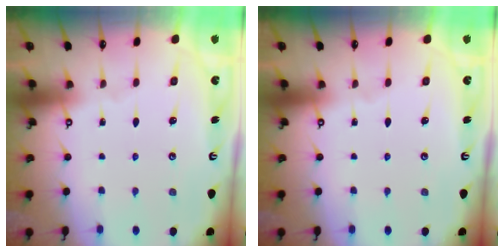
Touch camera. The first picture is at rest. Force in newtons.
{"total": 0.0}